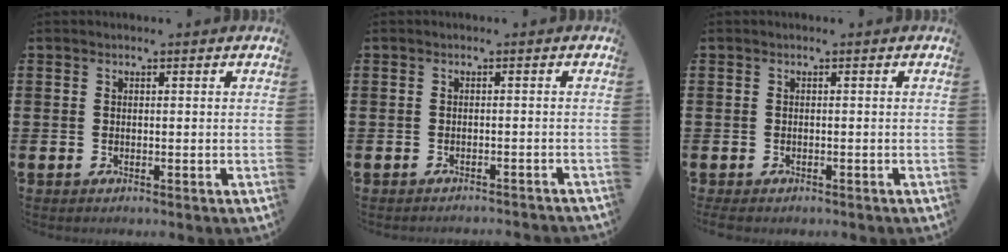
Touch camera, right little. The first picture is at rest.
{"total": 0.9, "force": [-0.9, -0.2, 0.0], "torque": [0.000, 0.001, -0.019]}
{"total": 0.6, "force": [-0.5, 0.2, 0.3], "torque": [-0.006, 0.000, -0.010]}